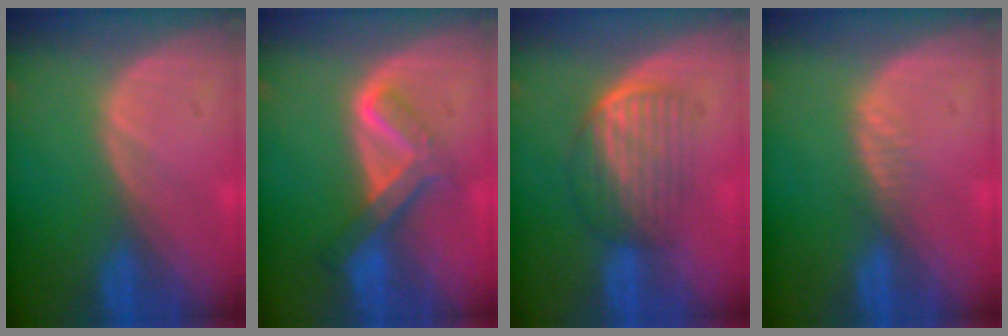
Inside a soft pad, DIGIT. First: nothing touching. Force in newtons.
{"total": 6.7, "press": 5.6, "slide": 3.6}
{"total": 7.1, "press": 6.0, "slide": 3.8}
{"total": 1.4, "press": 1.3, "slide": 0.2}